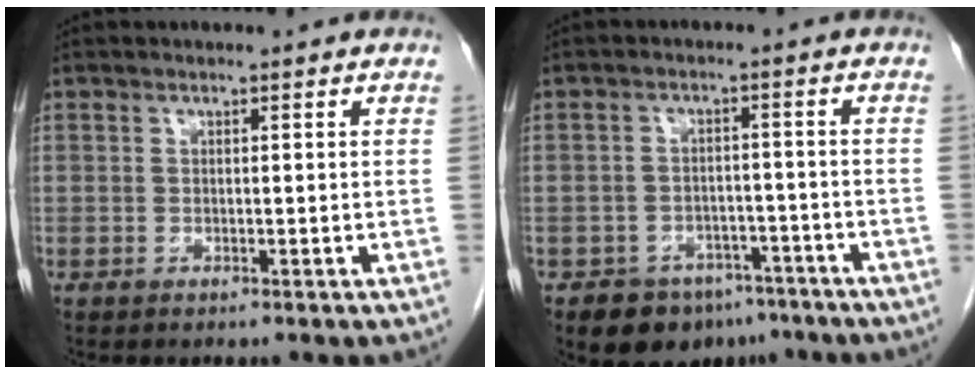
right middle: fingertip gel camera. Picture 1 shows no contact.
{"total": 8.4, "force": [-6.2, 5.1, 2.4], "torque": [-0.024, 0.010, -0.086]}